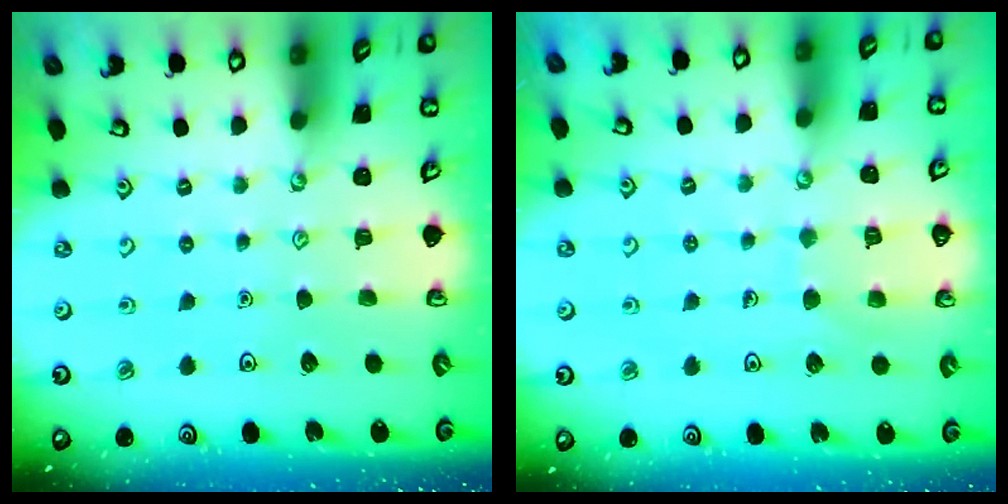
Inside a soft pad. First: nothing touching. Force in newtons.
{"total": 6.0, "press": 6.0, "slide": 0.5}